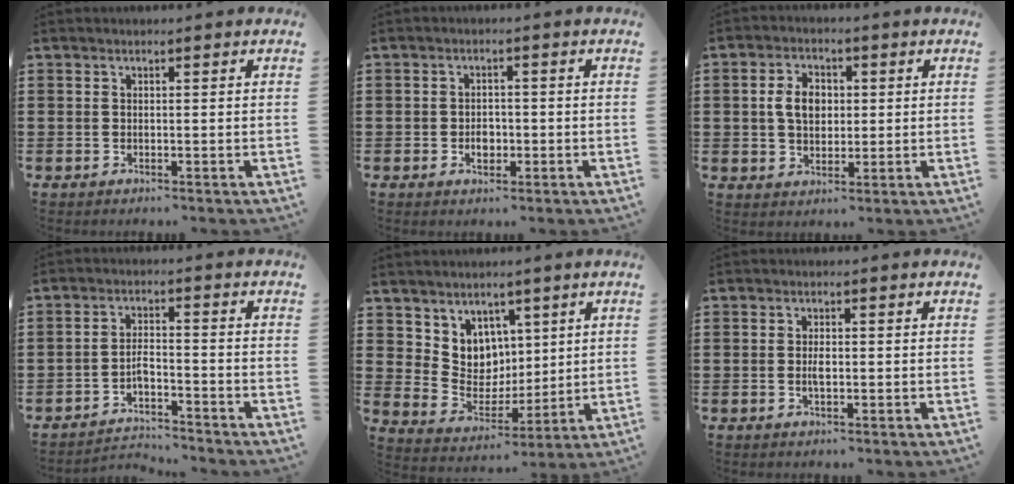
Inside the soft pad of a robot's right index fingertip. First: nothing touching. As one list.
[{"total": 2.4, "force": [-0.8, 1.7, 1.5], "torque": [-0.021, 0.000, -0.017]}, {"total": 5.1, "force": [0.5, 3.4, 3.8], "torque": [-0.082, 0.008, 0.001]}, {"total": 3.3, "force": [-2.6, 1.0, 1.7], "torque": [-0.044, 0.003, -0.057]}, {"total": 6.7, "force": [3.9, 5.4, 0.3], "torque": [-0.040, -0.030, 0.076]}, {"total": 2.2, "force": [-0.2, 0.9, 2.0], "torque": [-0.045, -0.004, -0.006]}]